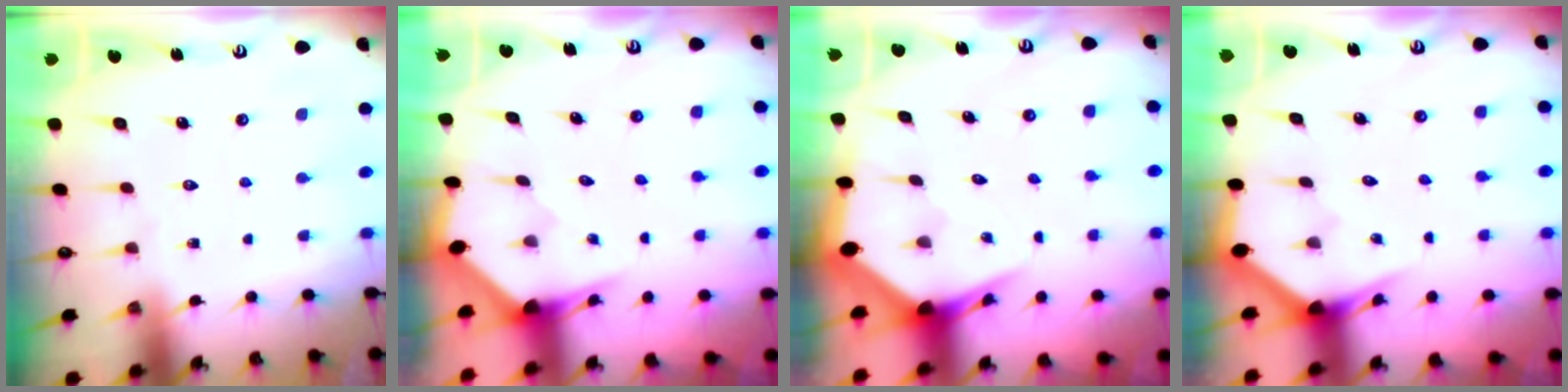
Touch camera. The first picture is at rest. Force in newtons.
{"total": 2.7, "press": 2.7, "slide": 0.2}
{"total": 3.9, "press": 3.9, "slide": 0.5}
{"total": 2.9, "press": 2.9, "slide": 0.1}